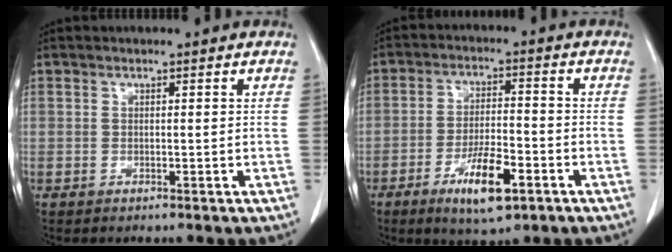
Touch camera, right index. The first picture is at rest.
{"total": 8.7, "force": [-4.5, 2.1, 7.2], "torque": [-0.133, -0.008, -0.074]}